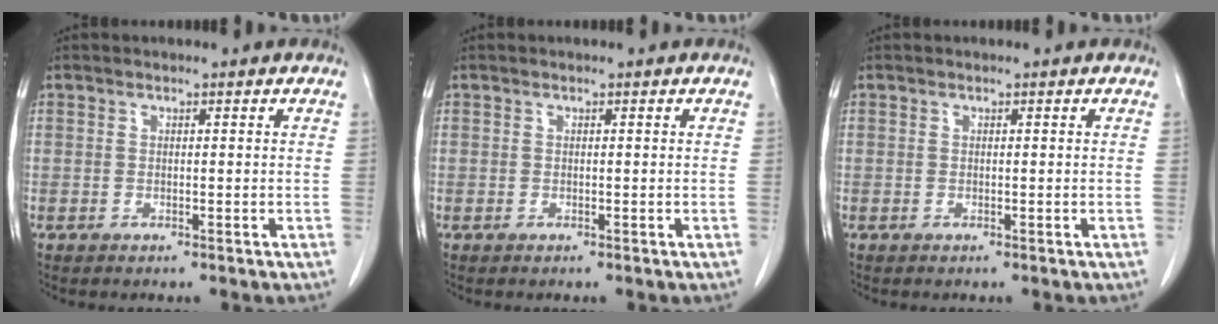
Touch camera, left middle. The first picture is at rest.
{"total": 0.0}
{"total": 0.0}